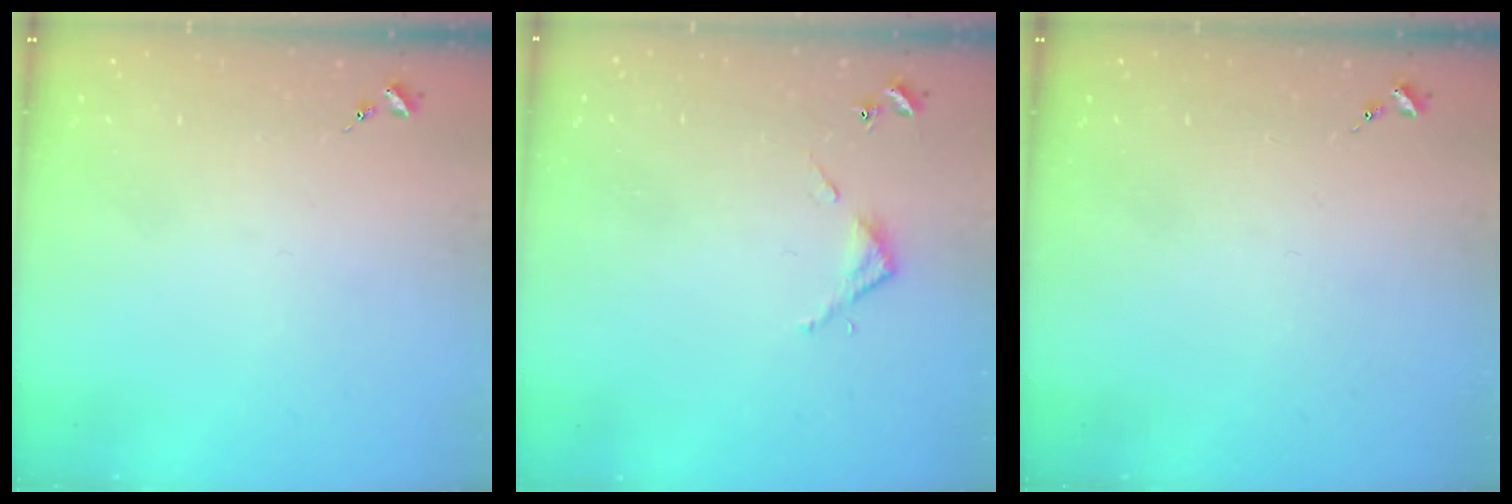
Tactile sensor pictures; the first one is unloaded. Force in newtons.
{"total": 3.2, "press": 3.2, "slide": 0.2}
{"total": 0.0}